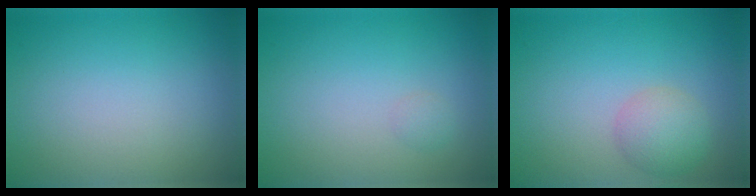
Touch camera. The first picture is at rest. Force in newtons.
{"total": 0.6, "press": 0.6, "slide": 0.0}
{"total": 2.9, "press": 2.9, "slide": 0.2}